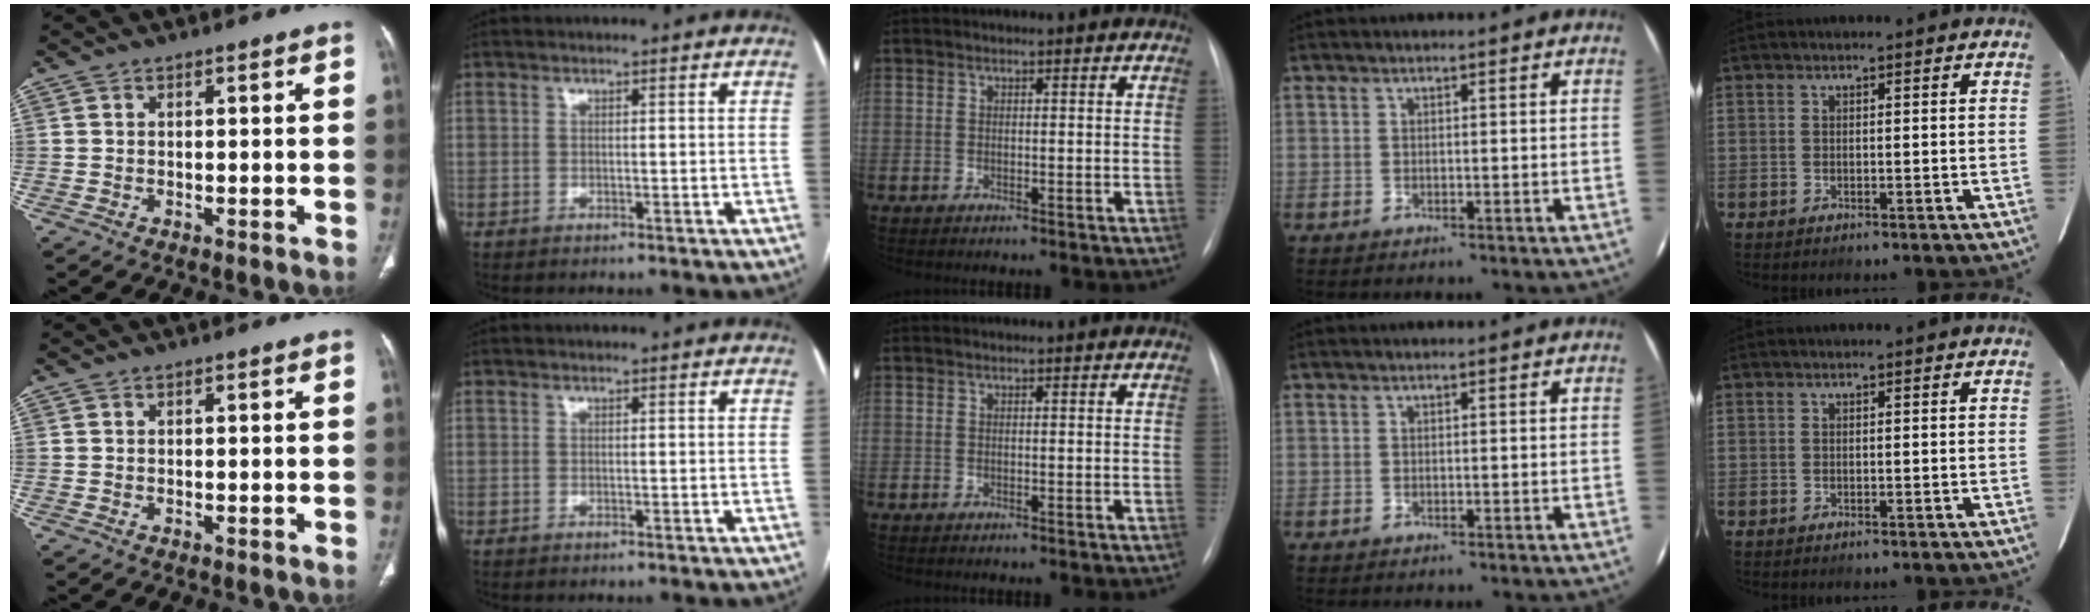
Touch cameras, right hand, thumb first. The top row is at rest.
{}